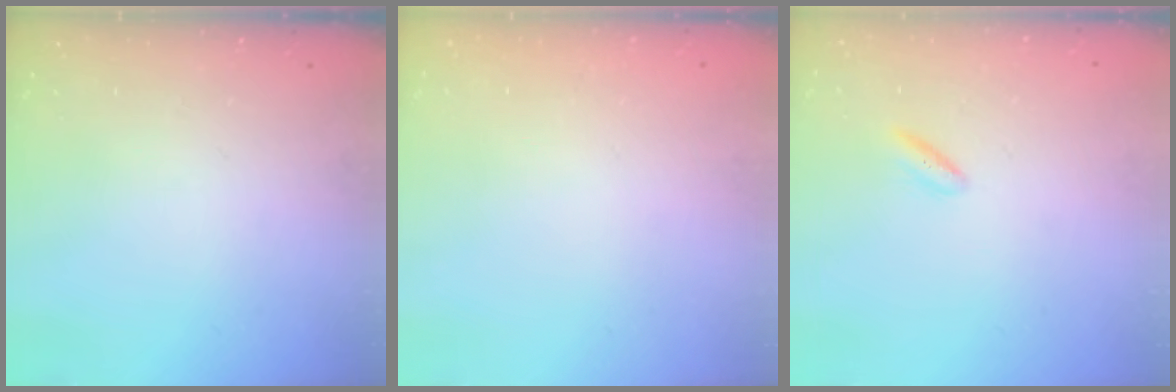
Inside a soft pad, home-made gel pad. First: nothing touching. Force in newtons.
{"total": 2.2, "press": 2.2, "slide": 0.1}
{"total": 1.7, "press": 1.5, "slide": 0.8}